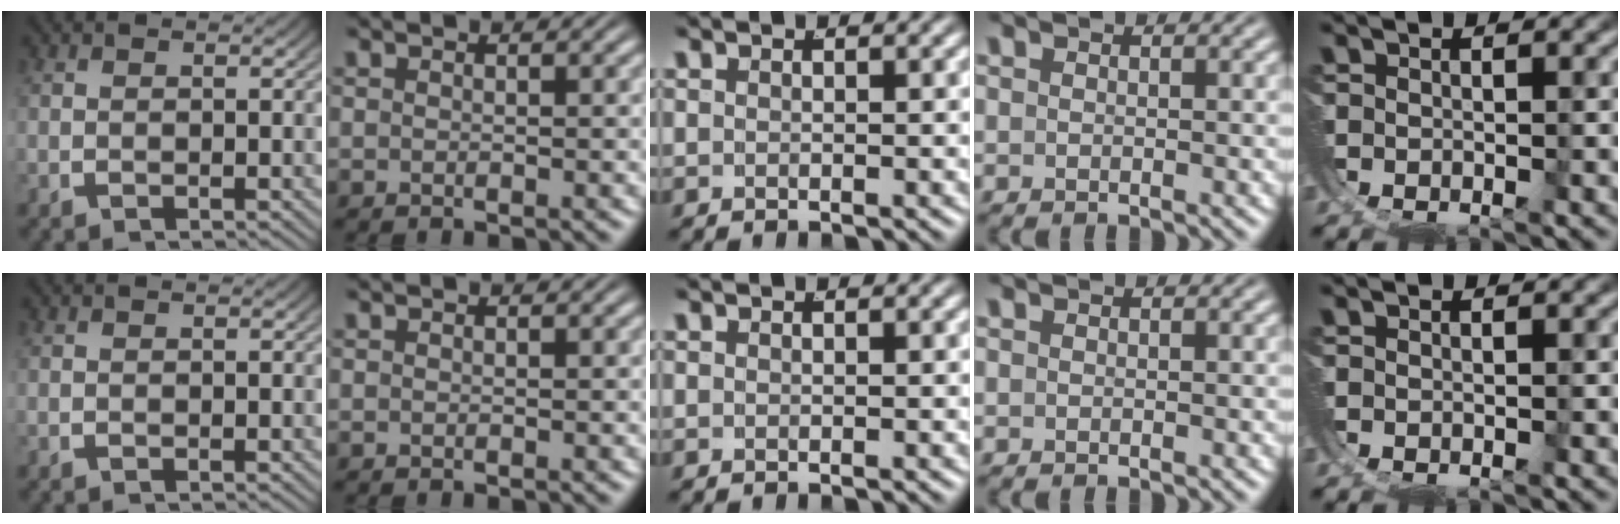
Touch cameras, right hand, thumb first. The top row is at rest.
{}